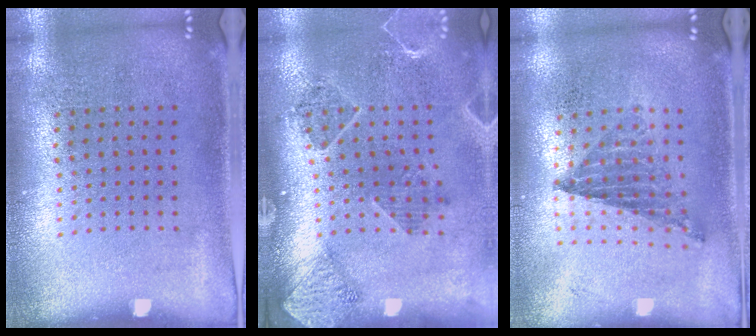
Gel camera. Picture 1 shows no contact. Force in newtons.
{"total": 1.4, "press": 1.4, "slide": 0.1}
{"total": 0.5, "press": 0.5, "slide": 0.1}